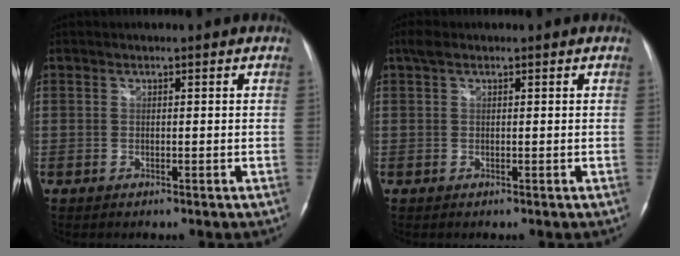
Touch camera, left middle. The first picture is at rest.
{"total": 1.7, "force": [1.2, 0.7, 1.1], "torque": [-0.025, 0.021, 0.025]}